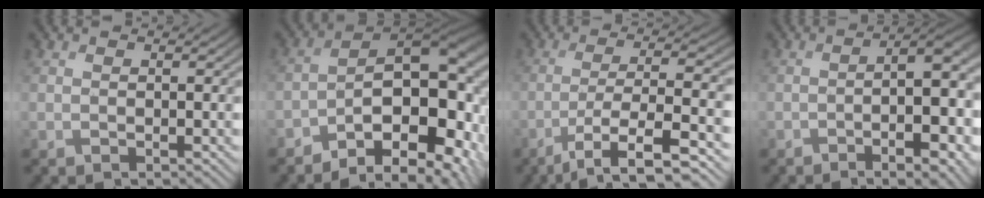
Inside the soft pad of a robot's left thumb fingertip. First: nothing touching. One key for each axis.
{"total": 14.5, "fx": -5.1, "fy": 7.3, "fz": 11.5, "tx": -0.147, "ty": -0.005, "tz": -0.087}
{"total": 9.5, "fx": -4.9, "fy": 2.2, "fz": 7.8, "tx": -0.137, "ty": -0.008, "tz": -0.081}
{"total": 10.7, "fx": -3.3, "fy": 3.6, "fz": 9.5, "tx": -0.136, "ty": -0.010, "tz": -0.042}